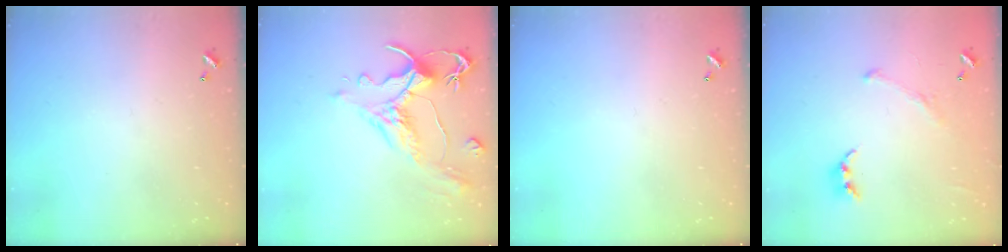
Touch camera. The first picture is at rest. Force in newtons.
{"total": 1.6, "press": 0.4, "slide": 1.6}
{"total": 0.0}
{"total": 2.3, "press": 2.1, "slide": 1.0}